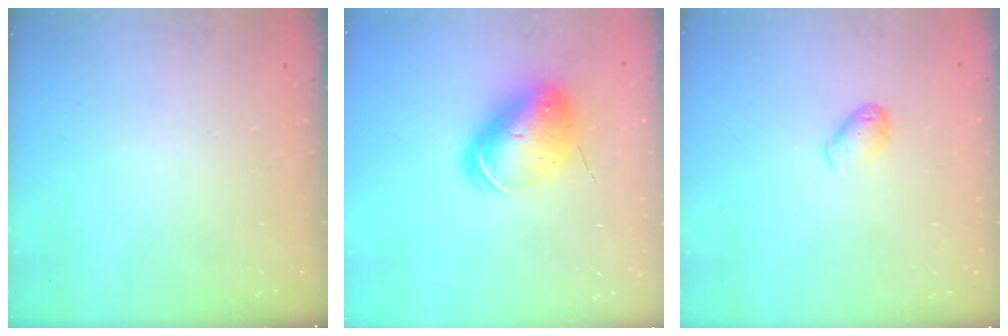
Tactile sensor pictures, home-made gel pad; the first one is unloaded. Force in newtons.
{"total": 12.8, "press": 12.8, "slide": 1.1}
{"total": 5.3, "press": 5.2, "slide": 0.8}